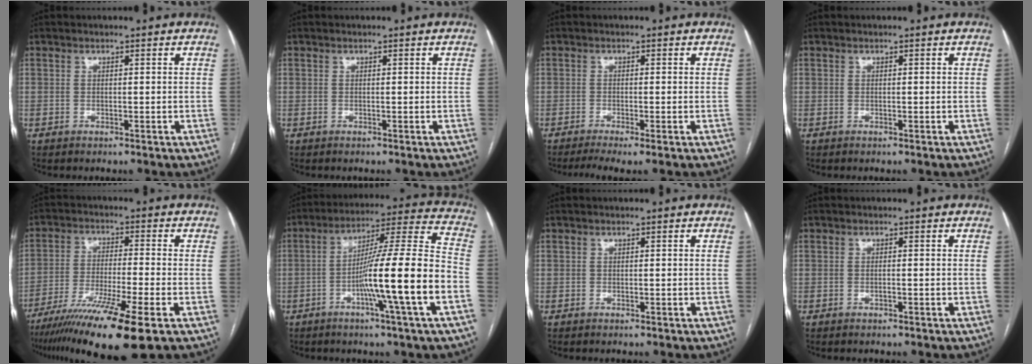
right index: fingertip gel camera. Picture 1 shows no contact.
{"total": 0.0}
{"total": 3.8, "force": [-2.6, 0.1, 2.8], "torque": [-0.048, -0.008, -0.044]}
{"total": 0.0}
{"total": 15.1, "force": [-9.7, -0.1, 11.6], "torque": [-0.207, -0.040, -0.165]}
{"total": 17.3, "force": [-5.2, -1.2, 16.4], "torque": [-0.265, 0.002, -0.092]}
{"total": 0.0}
{"total": 0.5, "force": [-0.2, 0.1, 0.5], "torque": [-0.010, 0.000, -0.003]}